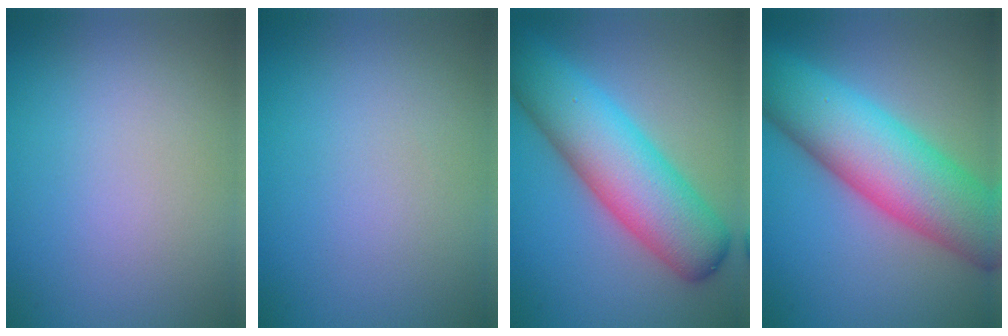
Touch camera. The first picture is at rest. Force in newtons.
{"total": 0.0}
{"total": 9.5, "press": 9.5, "slide": 0.2}
{"total": 11.3, "press": 11.3, "slide": 0.3}